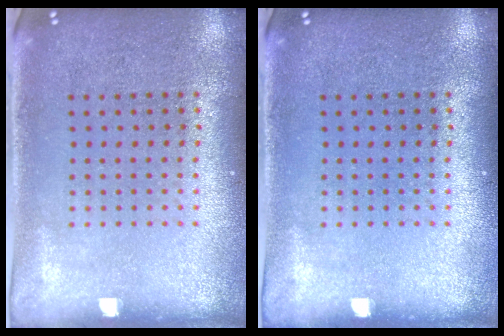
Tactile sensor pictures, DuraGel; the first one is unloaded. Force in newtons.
{"total": 0.0}